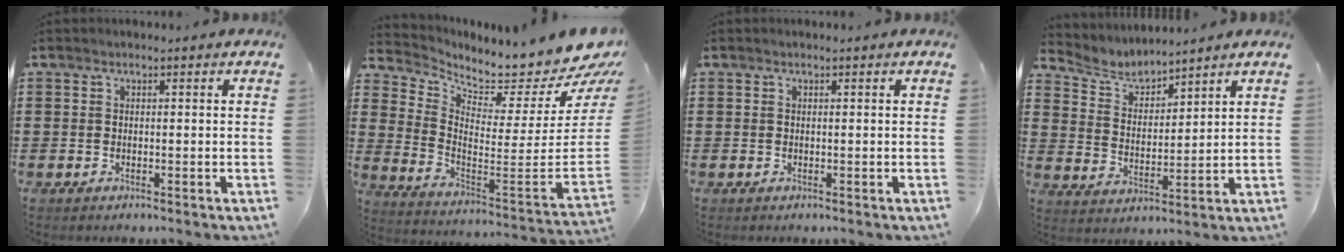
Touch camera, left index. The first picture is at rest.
{"total": 4.7, "force": [4.6, 0.3, 1.1], "torque": [-0.041, -0.079, 0.066]}
{"total": 0.0}
{"total": 4.7, "force": [4.6, 1.0, 0.8], "torque": [-0.040, -0.023, 0.079]}